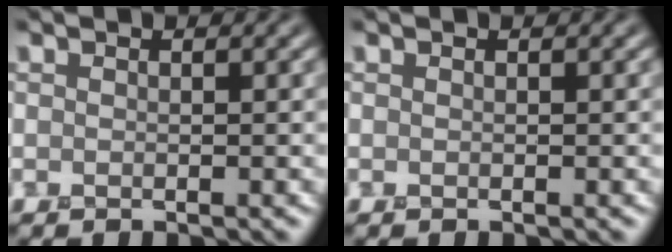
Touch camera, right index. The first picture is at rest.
{"total": 0.0}